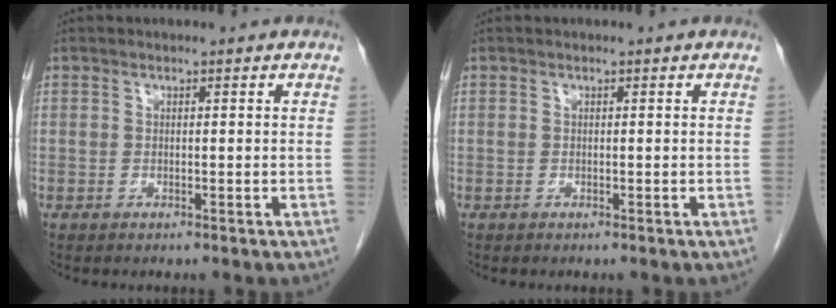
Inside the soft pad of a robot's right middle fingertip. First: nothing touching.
{"total": 0.0}